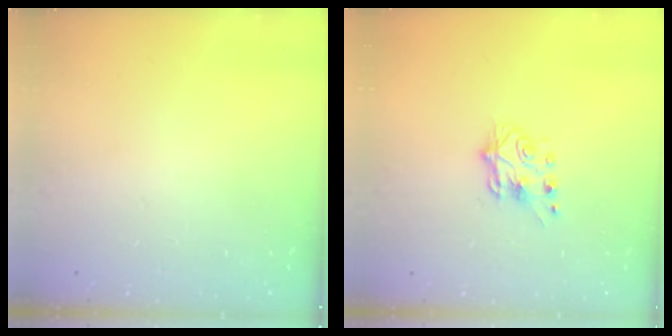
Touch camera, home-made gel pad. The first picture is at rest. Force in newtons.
{"total": 6.5, "press": 6.5, "slide": 0.6}